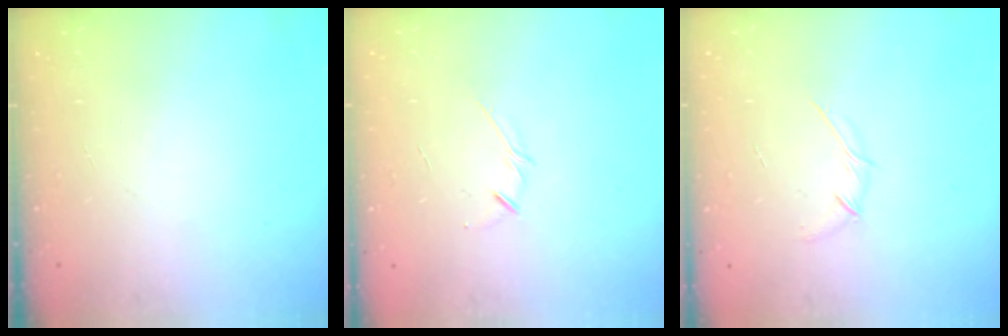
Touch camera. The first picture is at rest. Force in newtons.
{"total": 2.5, "press": 2.4, "slide": 0.5}
{"total": 2.7, "press": 2.6, "slide": 0.8}